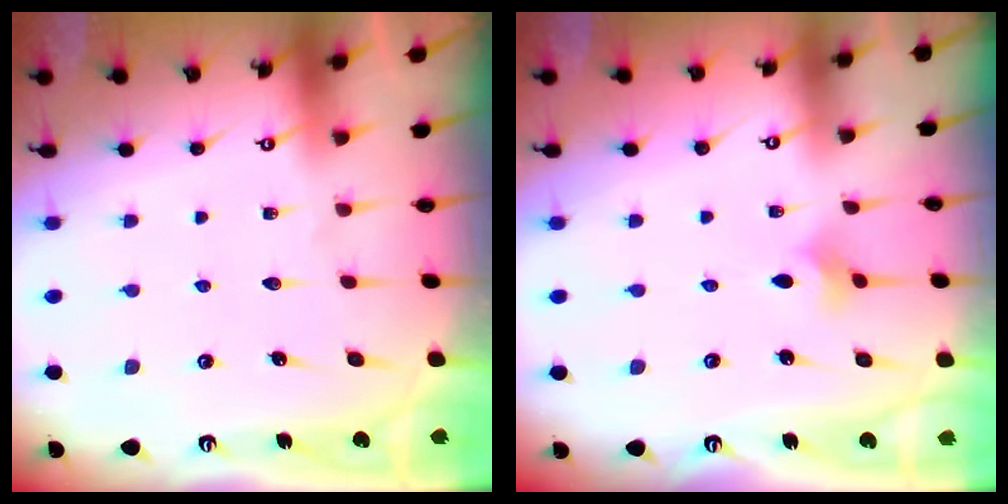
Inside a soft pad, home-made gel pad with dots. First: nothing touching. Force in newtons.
{"total": 2.1, "press": 2.0, "slide": 0.5}